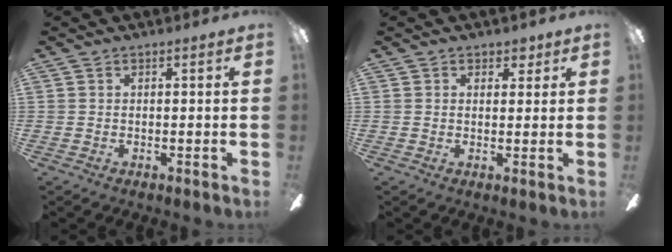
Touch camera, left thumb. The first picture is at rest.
{"total": 2.8, "force": [1.9, 1.8, 0.8], "torque": [-0.004, -0.002, 0.033]}